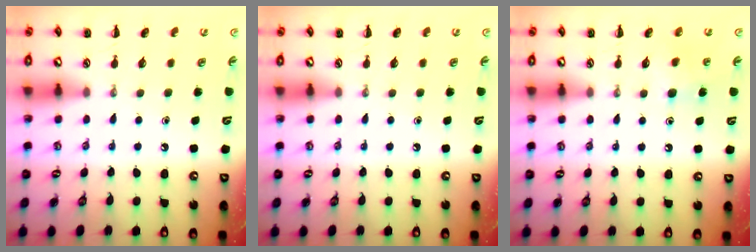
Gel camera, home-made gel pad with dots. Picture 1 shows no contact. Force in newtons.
{"total": 0.0}
{"total": 7.6, "press": 7.4, "slide": 1.7}